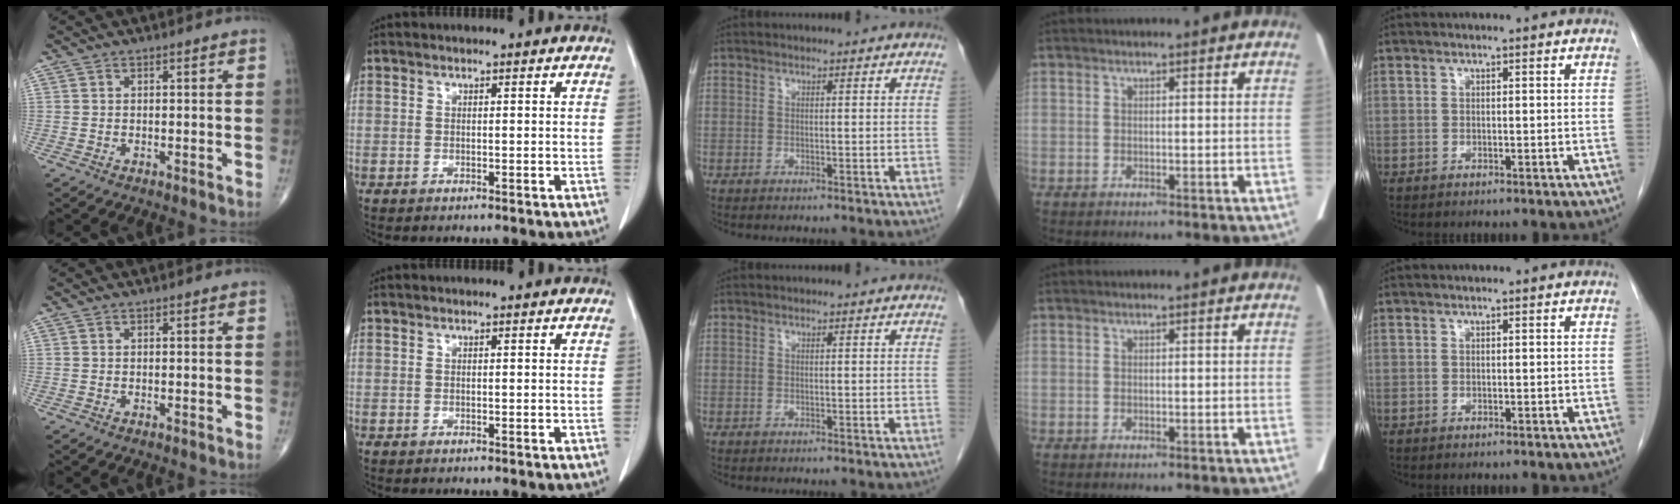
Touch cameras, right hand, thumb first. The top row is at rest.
{}